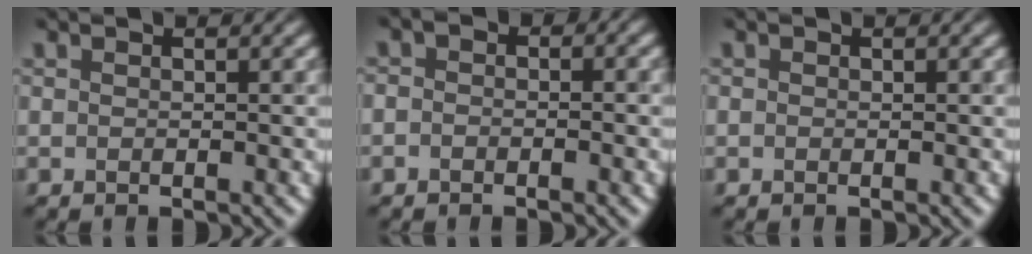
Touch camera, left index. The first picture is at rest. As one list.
[{"total": 1.4, "force": [-0.4, 1.0, 0.9], "torque": [-0.018, 0.002, -0.014]}, {"total": 0.0}]